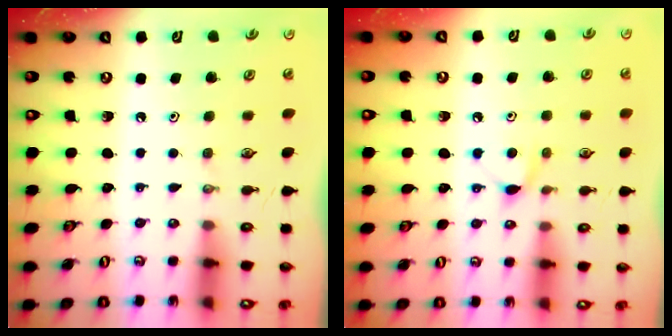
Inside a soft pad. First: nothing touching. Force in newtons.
{"total": 6.1, "press": 6.1, "slide": 0.8}